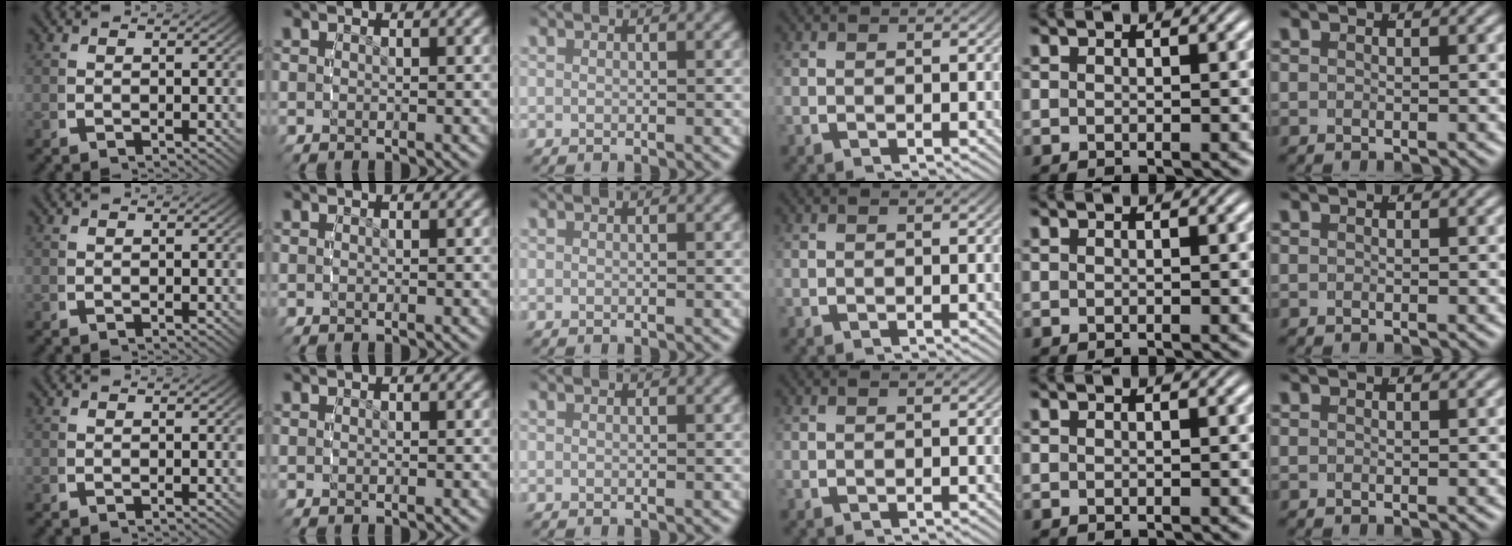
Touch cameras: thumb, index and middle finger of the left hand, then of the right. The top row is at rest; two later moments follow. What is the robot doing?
{"motion": "reach", "object": "bottle cap"}